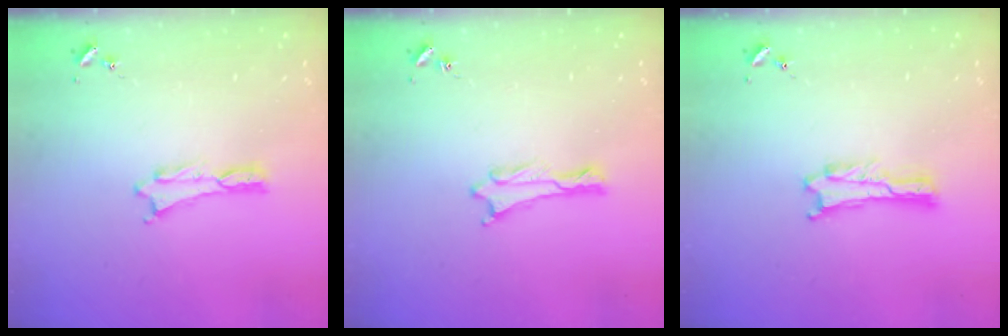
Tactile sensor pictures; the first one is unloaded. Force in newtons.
{"total": 0.0}
{"total": 0.0}